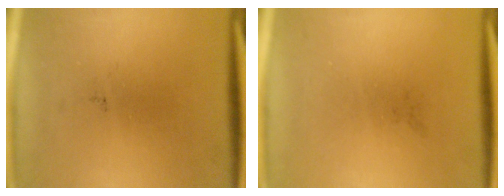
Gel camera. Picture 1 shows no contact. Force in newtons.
{"total": 0.0}